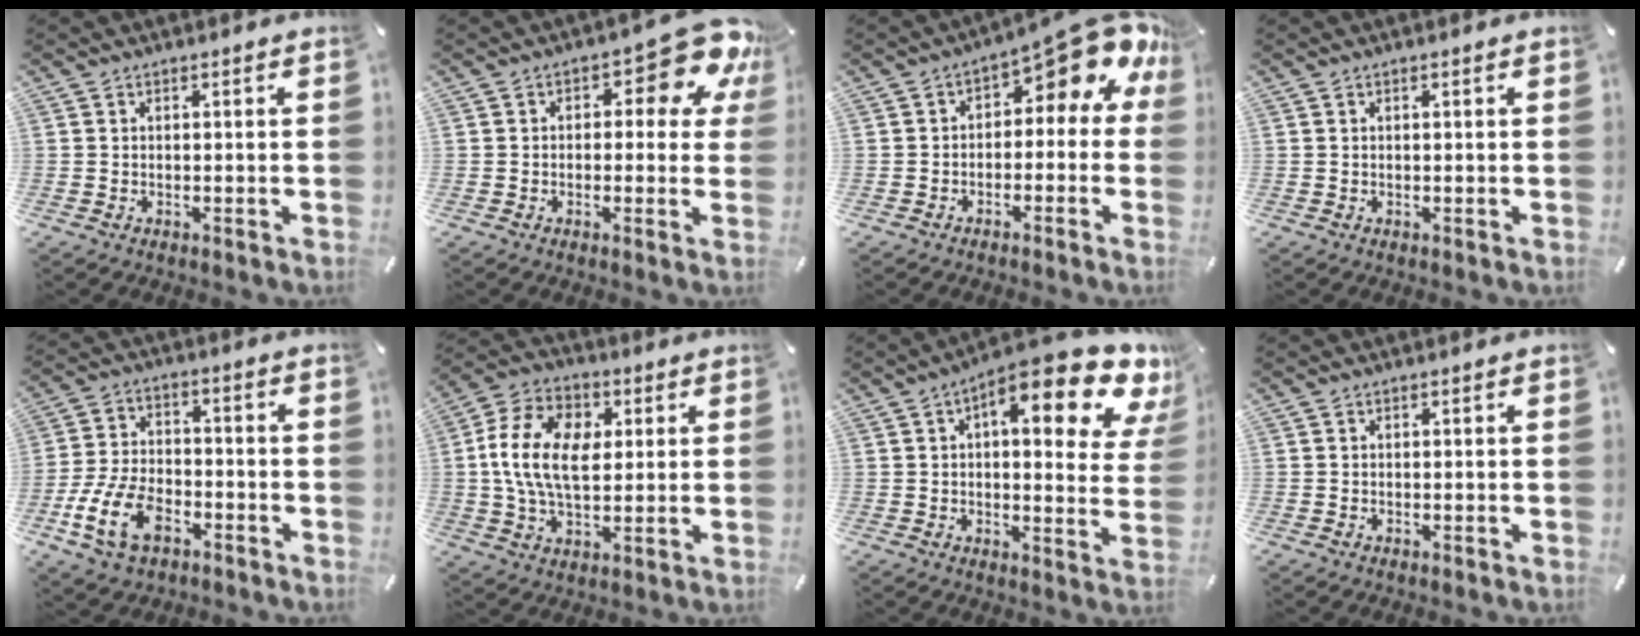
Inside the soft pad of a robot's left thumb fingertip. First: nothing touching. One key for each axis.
{"total": 11.4, "fx": 5.8, "fy": 4.8, "fz": 8.6, "tx": -0.108, "ty": -0.043, "tz": 0.096}
{"total": 10.7, "fx": 5.9, "fy": 4.2, "fz": 7.9, "tx": -0.104, "ty": -0.055, "tz": 0.095}
{"total": 0.6, "fx": 0.1, "fy": 0.0, "fz": 0.6, "tx": -0.009, "ty": 0.001, "tz": 0.001}
{"total": 12.7, "fx": -5.9, "fy": 7.8, "fz": 8.1, "tx": -0.176, "ty": 0.024, "tz": -0.106}
{"total": 15.2, "fx": 1.6, "fy": 10.2, "fz": 11.1, "tx": -0.231, "ty": 0.016, "tz": 0.030}
{"total": 17.5, "fx": 9.6, "fy": 5.9, "fz": 13.5, "tx": -0.184, "ty": -0.065, "tz": 0.149}
{"total": 0.0}